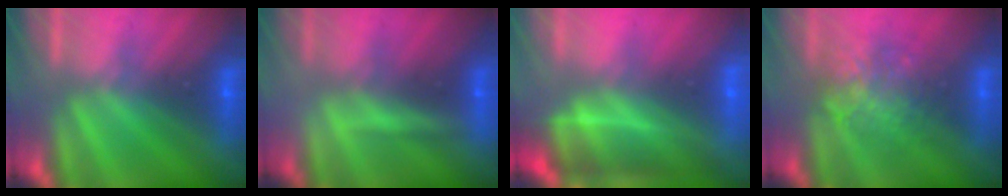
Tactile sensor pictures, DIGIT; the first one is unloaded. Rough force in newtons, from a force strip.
{"total": 2.0}
{"total": 7.1}
{"total": 2.2}